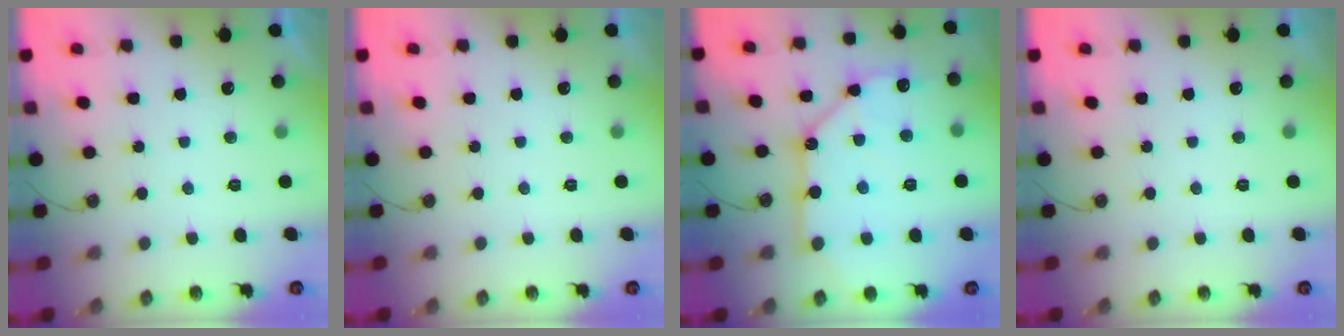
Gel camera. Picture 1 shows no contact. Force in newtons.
{"total": 0.0}
{"total": 14.9, "press": 14.8, "slide": 1.8}
{"total": 0.0}